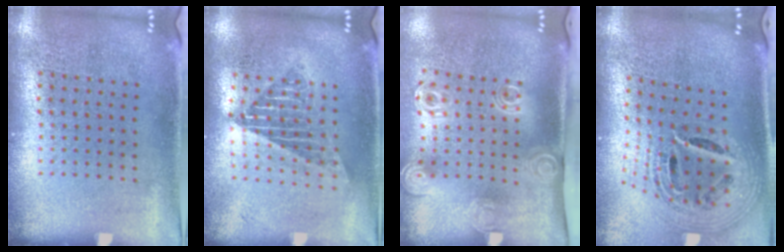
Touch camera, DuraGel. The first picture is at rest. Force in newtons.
{"total": 1.5, "press": 1.4, "slide": 0.7}
{"total": 2.1, "press": 1.4, "slide": 1.6}
{"total": 2.6, "press": 1.9, "slide": 1.8}